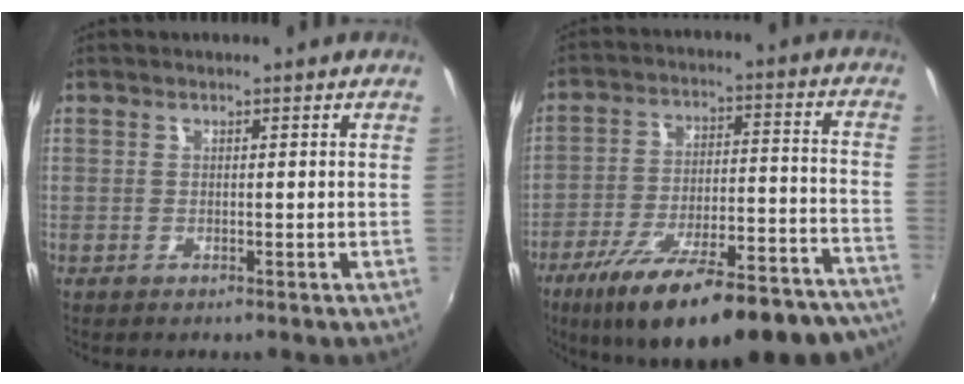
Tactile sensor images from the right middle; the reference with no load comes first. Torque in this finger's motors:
{"motor_torque": [1.43, -0.71, 0.46, 0.21]}